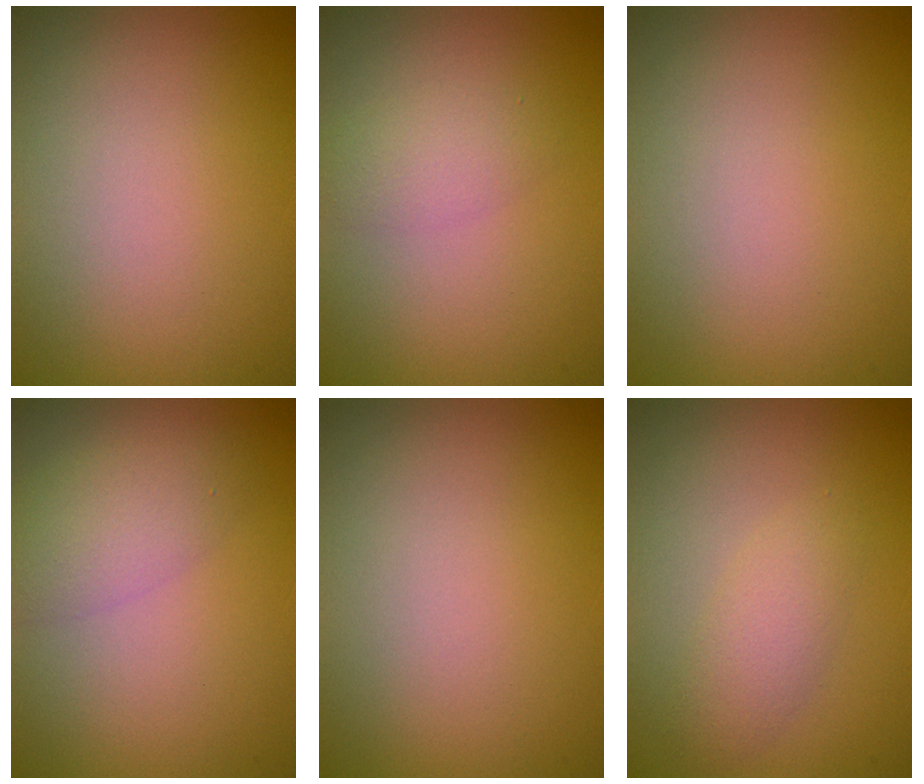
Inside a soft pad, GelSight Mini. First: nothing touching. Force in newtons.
{"total": 2.0, "press": 2.0, "slide": 0.1}
{"total": 0.0}
{"total": 3.0, "press": 3.0, "slide": 0.1}
{"total": 0.0}
{"total": 2.2, "press": 2.2, "slide": 0.0}